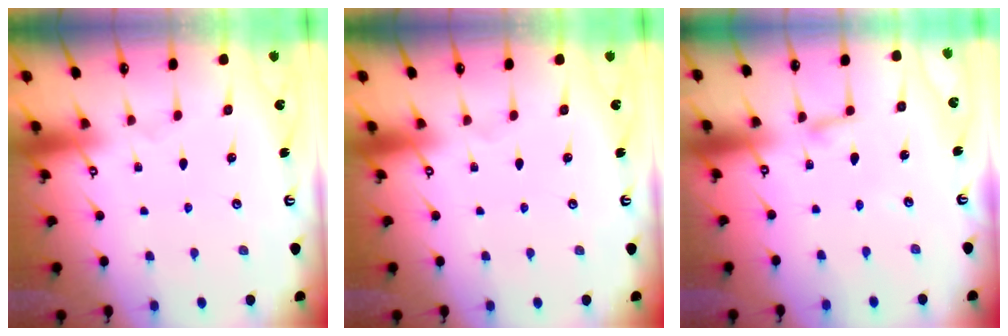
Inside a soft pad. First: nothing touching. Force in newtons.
{"total": 0.0}
{"total": 2.4, "press": 2.4, "slide": 0.1}